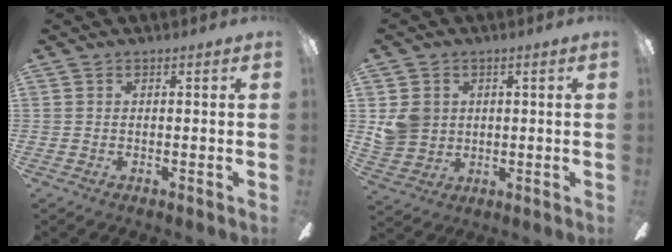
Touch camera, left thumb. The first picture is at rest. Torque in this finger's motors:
{"motor_torque": [0.81, 0.78, 0.67, -0.73, 0.07]}